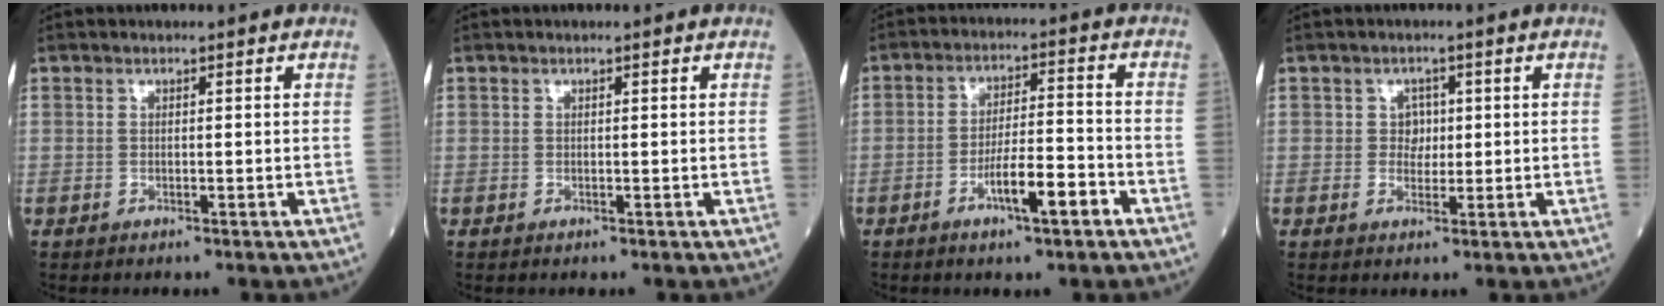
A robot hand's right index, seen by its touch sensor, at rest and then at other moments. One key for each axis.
{"total": 0.0}
{"total": 7.2, "fx": -3.6, "fy": 1.0, "fz": 6.1, "tx": -0.105, "ty": 0.003, "tz": -0.061}
{"total": 2.3, "fx": 0.4, "fy": 2.0, "fz": 1.1, "tx": -0.009, "ty": 0.001, "tz": 0.003}